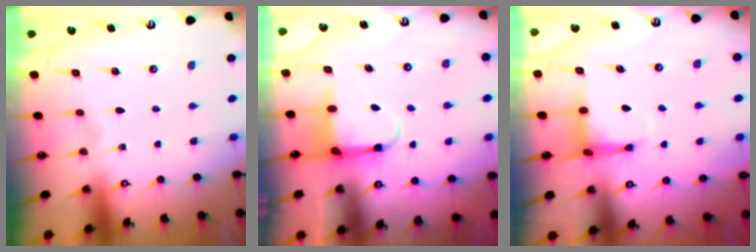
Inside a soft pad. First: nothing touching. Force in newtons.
{"total": 3.7, "press": 3.6, "slide": 0.7}
{"total": 4.9, "press": 4.8, "slide": 0.9}